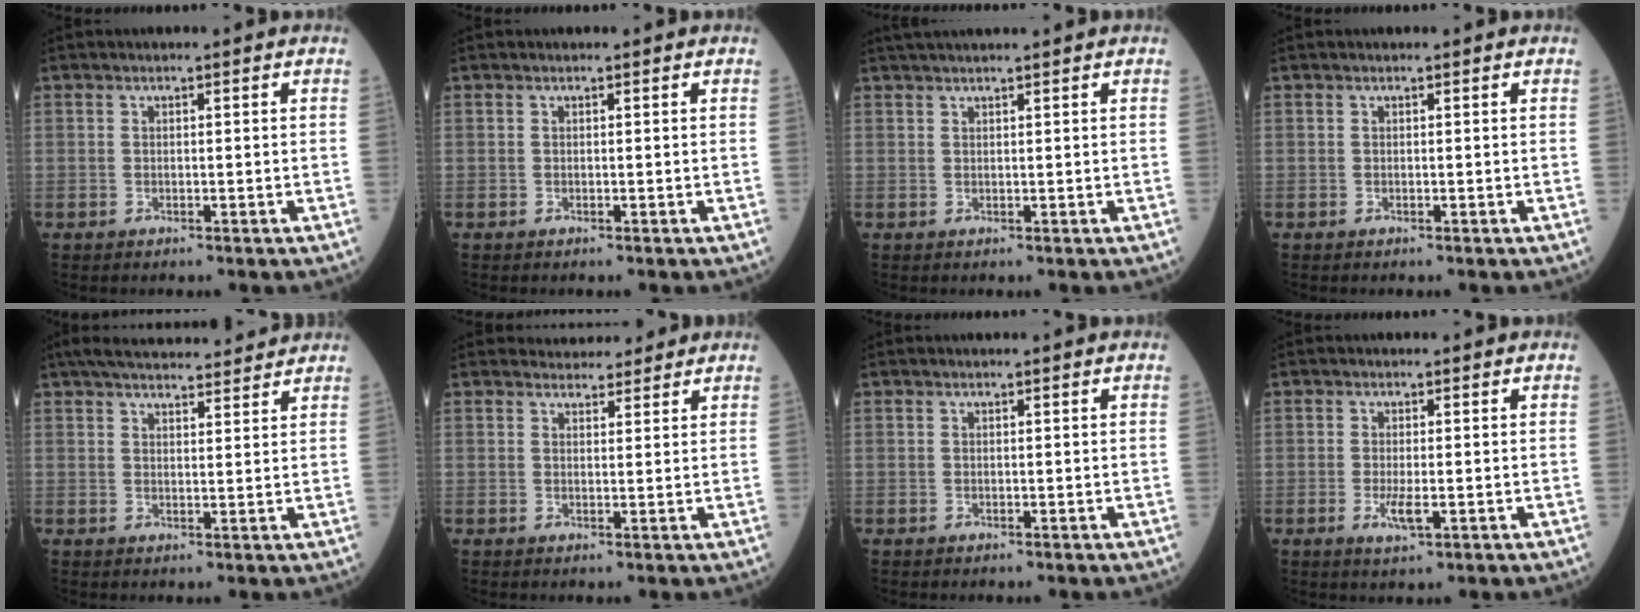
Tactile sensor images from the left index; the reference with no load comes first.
{"total": 0.0}
{"total": 5.1, "force": [4.5, -0.4, 2.4], "torque": [-0.032, 0.032, 0.074]}
{"total": 0.0}
{"total": 13.8, "force": [12.6, 2.3, 5.2], "torque": [-0.077, 0.036, 0.177]}
{"total": 3.7, "force": [3.4, 1.3, 0.2], "torque": [0.000, 0.010, 0.044]}
{"total": 0.0}
{"total": 2.9, "force": [-0.9, 0.7, 2.6], "torque": [-0.059, -0.006, -0.012]}